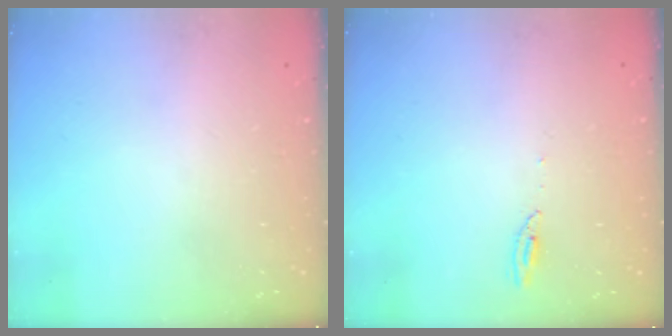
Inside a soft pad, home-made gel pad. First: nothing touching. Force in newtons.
{"total": 3.7, "press": 3.7, "slide": 0.2}